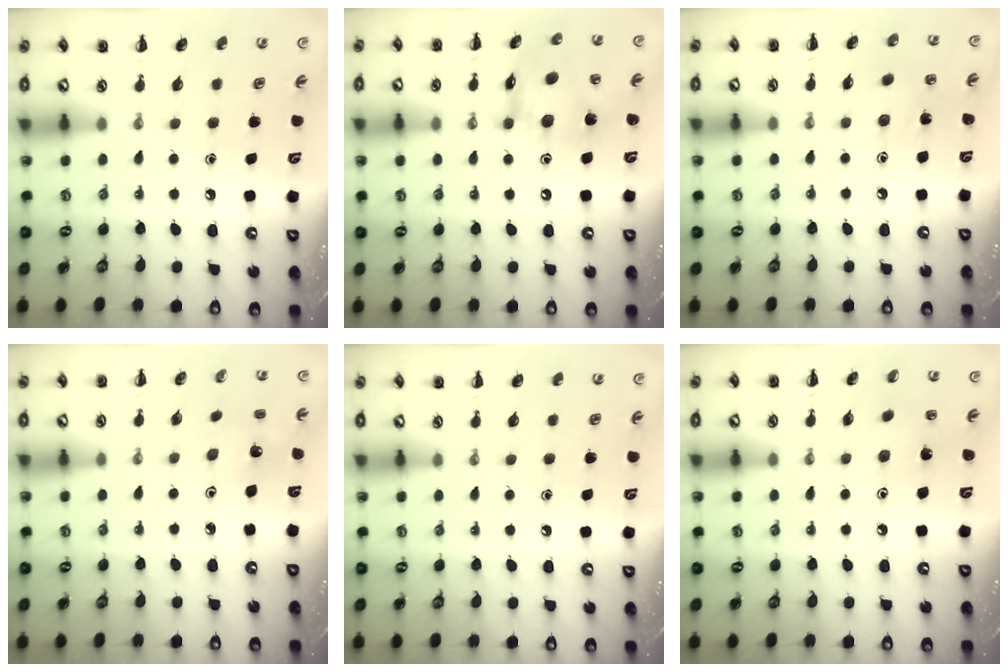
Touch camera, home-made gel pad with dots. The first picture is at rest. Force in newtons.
{"total": 14.2, "press": 14.1, "slide": 2.1}
{"total": 3.0, "press": 2.8, "slide": 0.9}
{"total": 1.6, "press": 1.5, "slide": 0.6}
{"total": 0.0}
{"total": 2.1, "press": 2.0, "slide": 0.8}